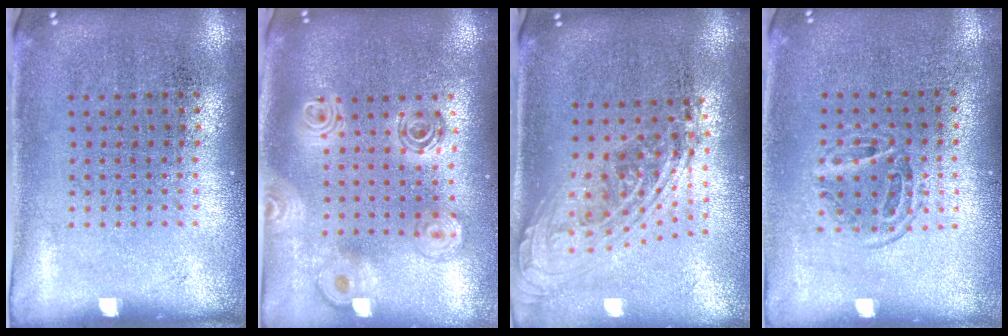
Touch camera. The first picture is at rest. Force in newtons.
{"total": 2.1, "press": 1.7, "slide": 1.2}
{"total": 2.1, "press": 1.6, "slide": 1.5}
{"total": 1.2, "press": 1.0, "slide": 0.7}